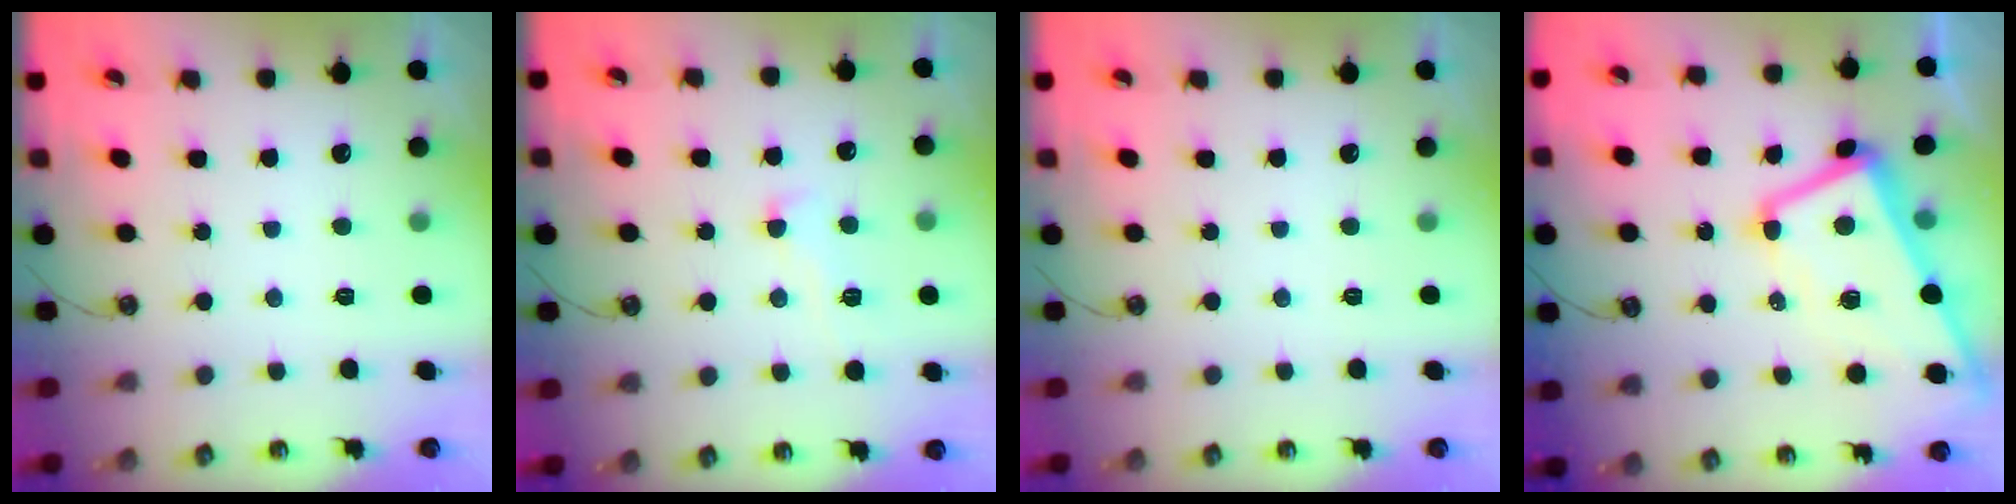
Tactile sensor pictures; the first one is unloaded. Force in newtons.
{"total": 1.1, "press": 0.4, "slide": 1.0}
{"total": 0.0}
{"total": 6.4, "press": 6.2, "slide": 1.4}